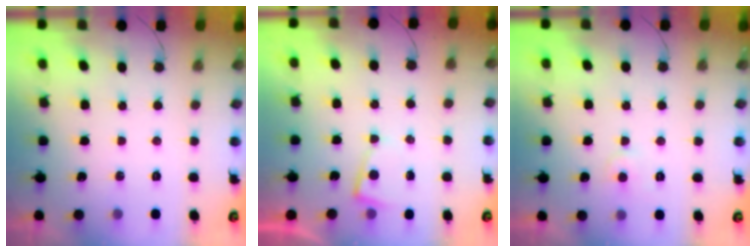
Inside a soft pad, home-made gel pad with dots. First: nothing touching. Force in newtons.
{"total": 2.6, "press": 2.6, "slide": 0.4}
{"total": 4.5, "press": 4.4, "slide": 0.4}